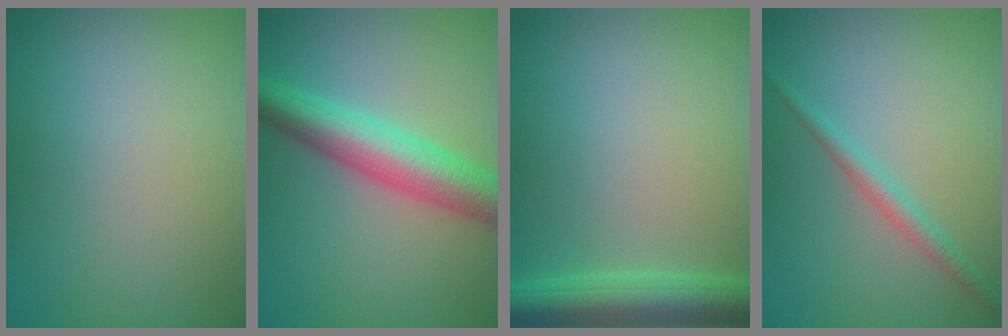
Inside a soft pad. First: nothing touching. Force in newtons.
{"total": 6.9, "press": 6.9, "slide": 0.0}
{"total": 5.1, "press": 5.1, "slide": 0.2}
{"total": 1.9, "press": 1.9, "slide": 0.1}